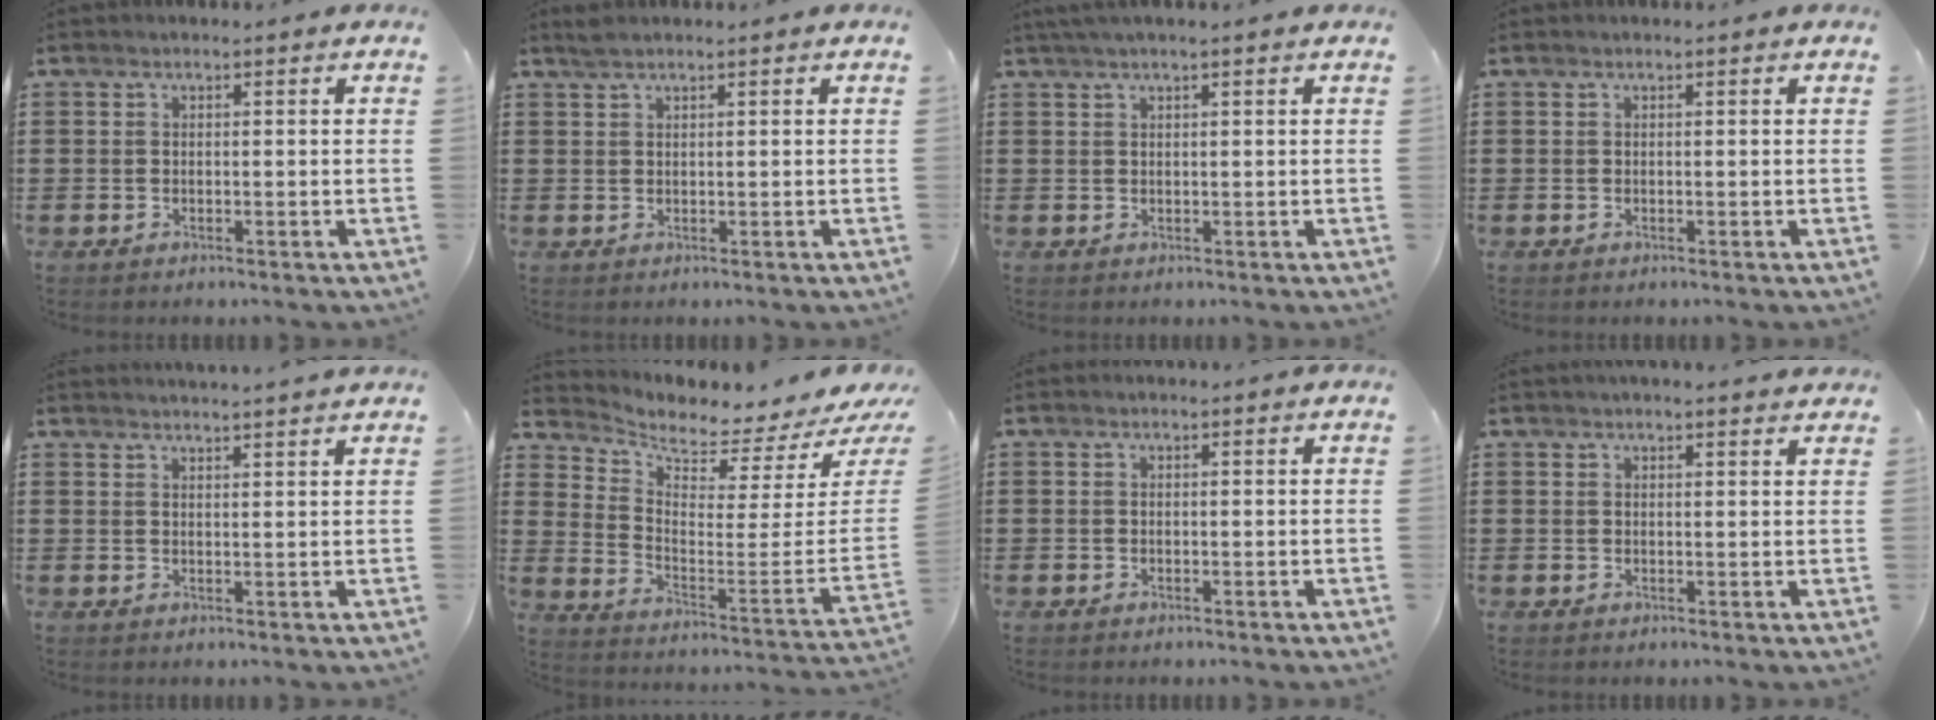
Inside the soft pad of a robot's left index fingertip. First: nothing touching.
{"total": 1.4, "force": [1.1, 0.2, 0.8], "torque": [-0.018, 0.001, 0.020]}
{"total": 1.4, "force": [1.0, -0.2, 0.9], "torque": [-0.018, -0.003, 0.020]}
{"total": 0.0}
{"total": 2.2, "force": [2.0, -0.7, 0.1], "torque": [-0.005, -0.007, 0.040]}
{"total": 2.6, "force": [2.5, 0.3, 0.6], "torque": [-0.029, -0.052, 0.037]}
{"total": 0.0}
{"total": 1.6, "force": [1.6, 0.3, 0.1], "torque": [-0.007, 0.000, 0.032]}